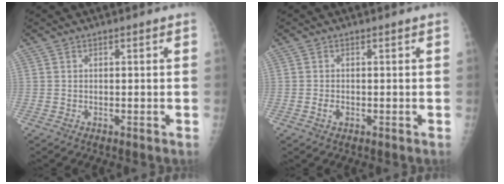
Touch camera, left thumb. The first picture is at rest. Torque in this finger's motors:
{"motor_torque": [-0.33, -0.07, 0.17, 0.07, 0.04]}